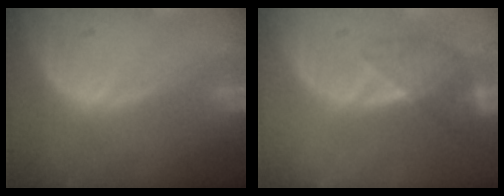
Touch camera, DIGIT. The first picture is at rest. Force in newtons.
{"total": 4.2, "press": 4.2, "slide": 0.4}